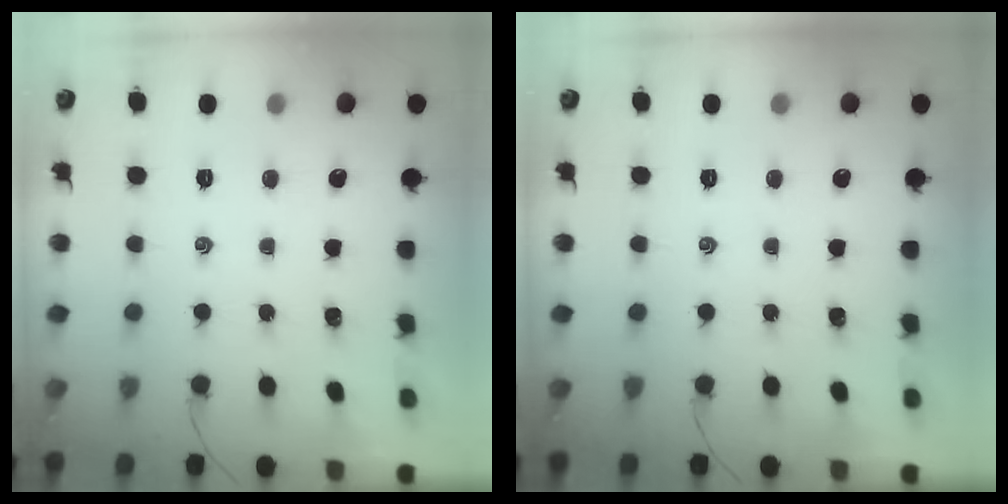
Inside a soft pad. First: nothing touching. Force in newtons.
{"total": 0.0}